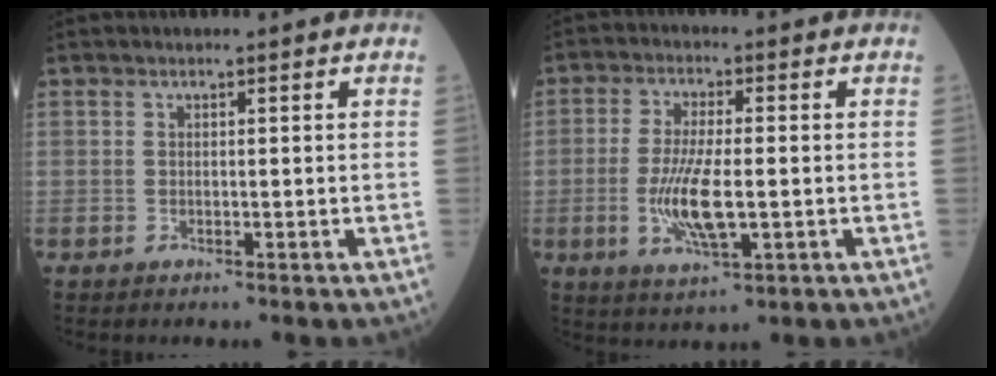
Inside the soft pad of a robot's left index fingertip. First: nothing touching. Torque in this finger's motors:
{"motor_torque": [1.28, 0.29, 0.67, 0.21]}